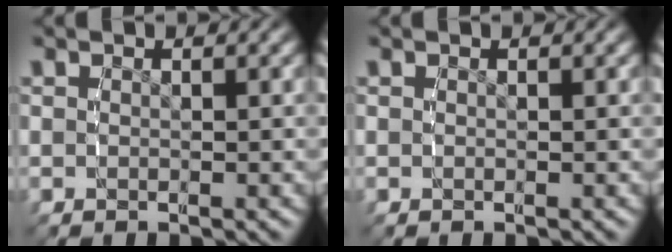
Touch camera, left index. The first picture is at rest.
{"total": 0.0}